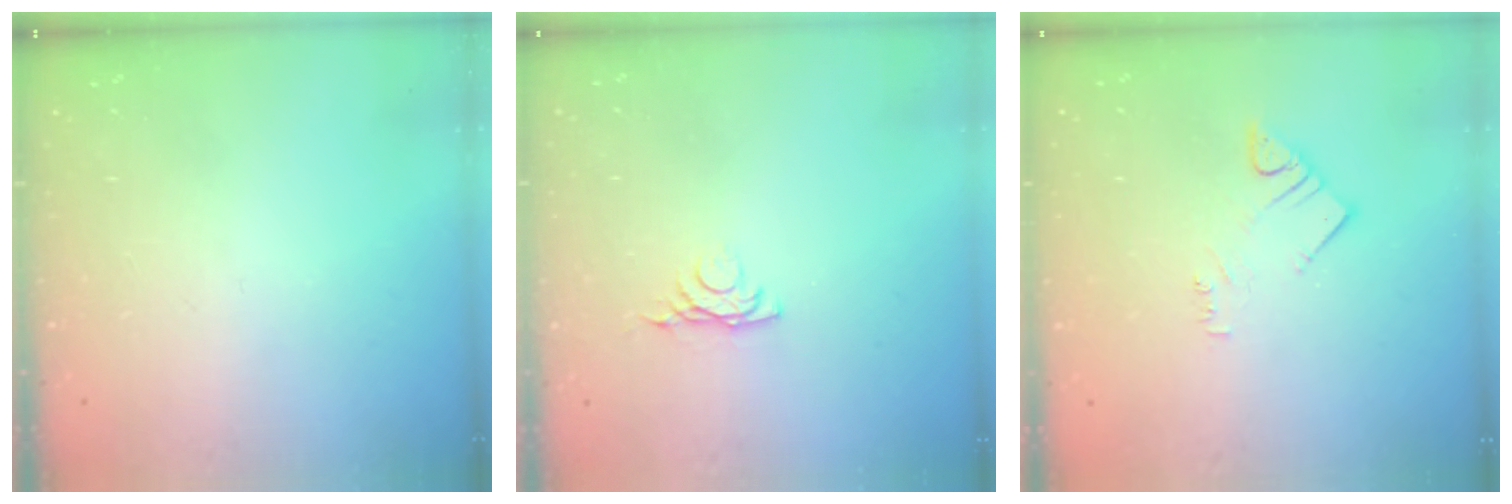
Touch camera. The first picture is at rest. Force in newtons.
{"total": 4.3, "press": 4.2, "slide": 0.8}
{"total": 3.1, "press": 3.0, "slide": 0.4}